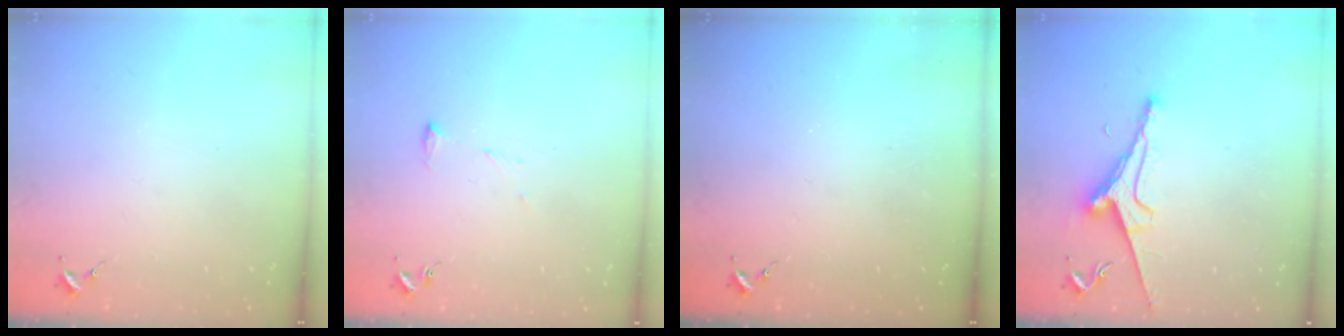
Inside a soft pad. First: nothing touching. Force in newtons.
{"total": 6.5, "press": 6.5, "slide": 0.7}
{"total": 0.0}
{"total": 8.0, "press": 7.9, "slide": 1.2}